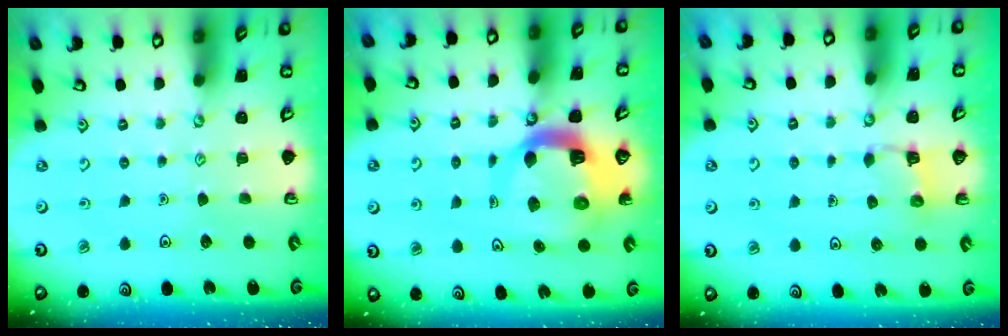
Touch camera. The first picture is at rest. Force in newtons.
{"total": 11.1, "press": 11.0, "slide": 1.5}
{"total": 3.4, "press": 3.3, "slide": 0.6}